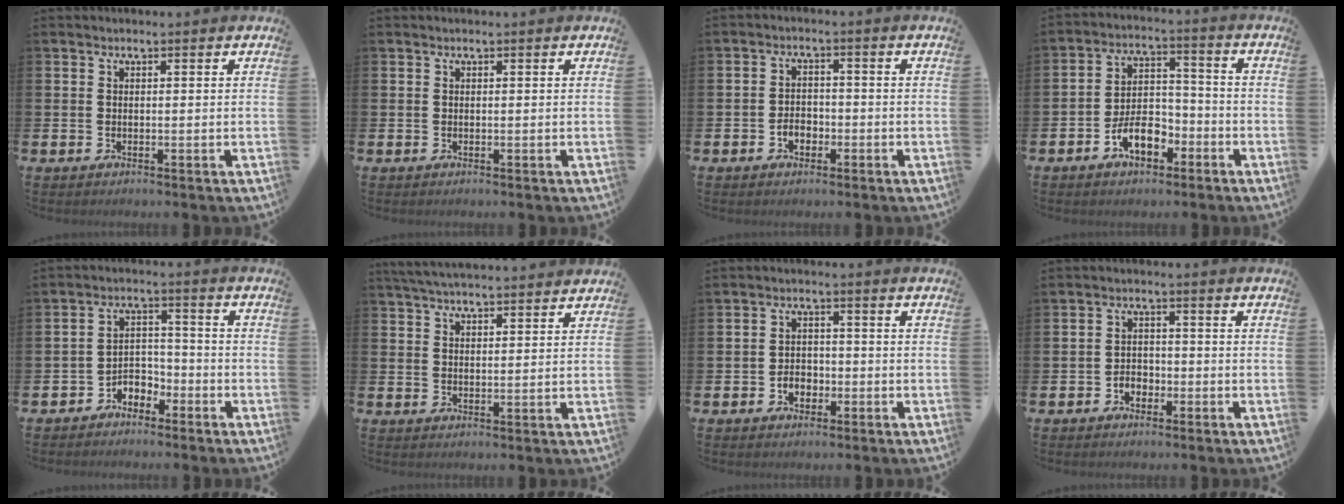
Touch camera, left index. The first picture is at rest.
{"total": 0.0}
{"total": 2.5, "force": [-1.1, 1.9, 1.3], "torque": [-0.011, -0.004, -0.029]}
{"total": 6.7, "force": [-3.6, 3.8, 4.2], "torque": [-0.065, 0.013, -0.070]}
{"total": 3.5, "force": [-3.0, 1.7, 0.6], "torque": [-0.017, 0.004, -0.067]}
{"total": 4.4, "force": [4.3, 0.2, 0.9], "torque": [-0.031, -0.012, 0.080]}
{"total": 2.7, "force": [-1.1, 2.0, 1.3], "torque": [-0.013, -0.003, -0.029]}
{"total": 2.3, "force": [-1.5, 1.7, 0.7], "torque": [-0.009, 0.002, -0.034]}